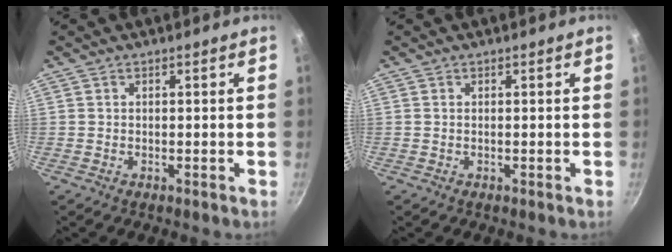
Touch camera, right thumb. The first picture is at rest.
{"total": 0.0}